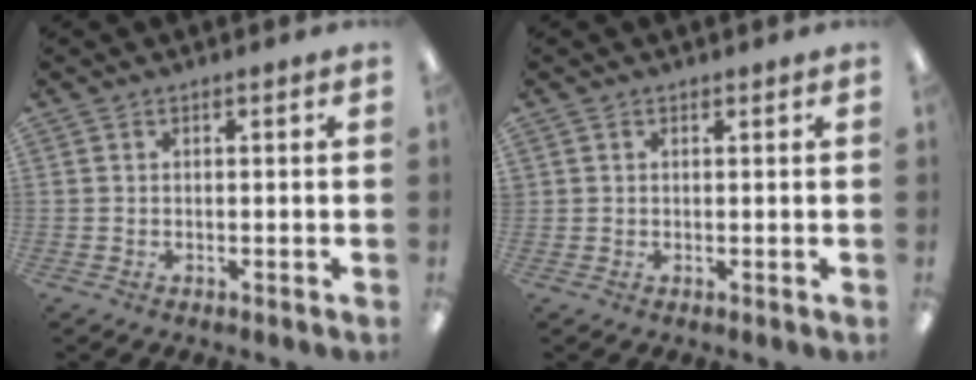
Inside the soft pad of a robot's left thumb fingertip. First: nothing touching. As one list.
[{"total": 0.7, "force": [0.4, 0.5, -0.1], "torque": [0.004, 0.002, 0.008]}]